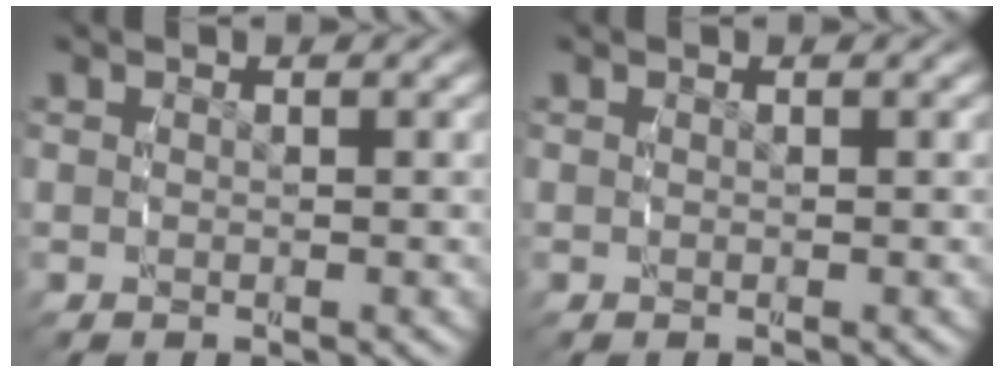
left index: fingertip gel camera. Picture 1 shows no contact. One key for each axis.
{"total": 0.0}